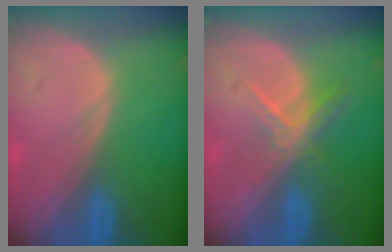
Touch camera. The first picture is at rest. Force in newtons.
{"total": 5.6, "press": 4.8, "slide": 2.8}